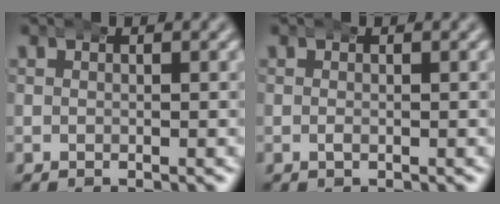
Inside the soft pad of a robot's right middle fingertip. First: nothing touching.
{"total": 0.0}